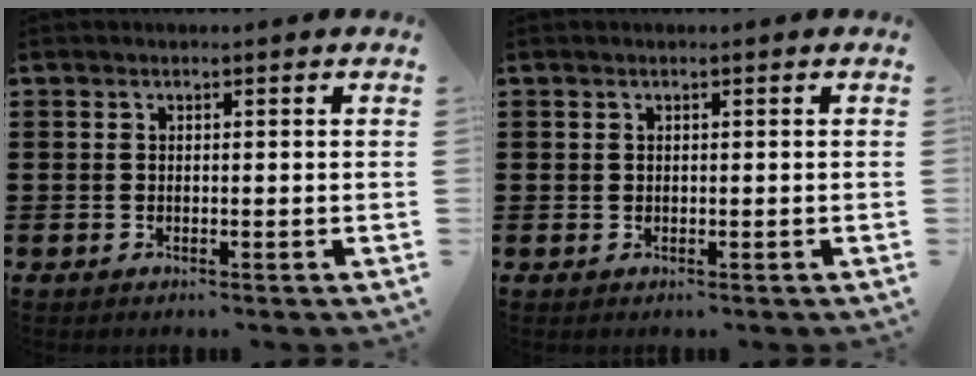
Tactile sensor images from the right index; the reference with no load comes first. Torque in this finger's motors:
{"motor_torque": [0.29, 0.26, 0.00, -0.01]}